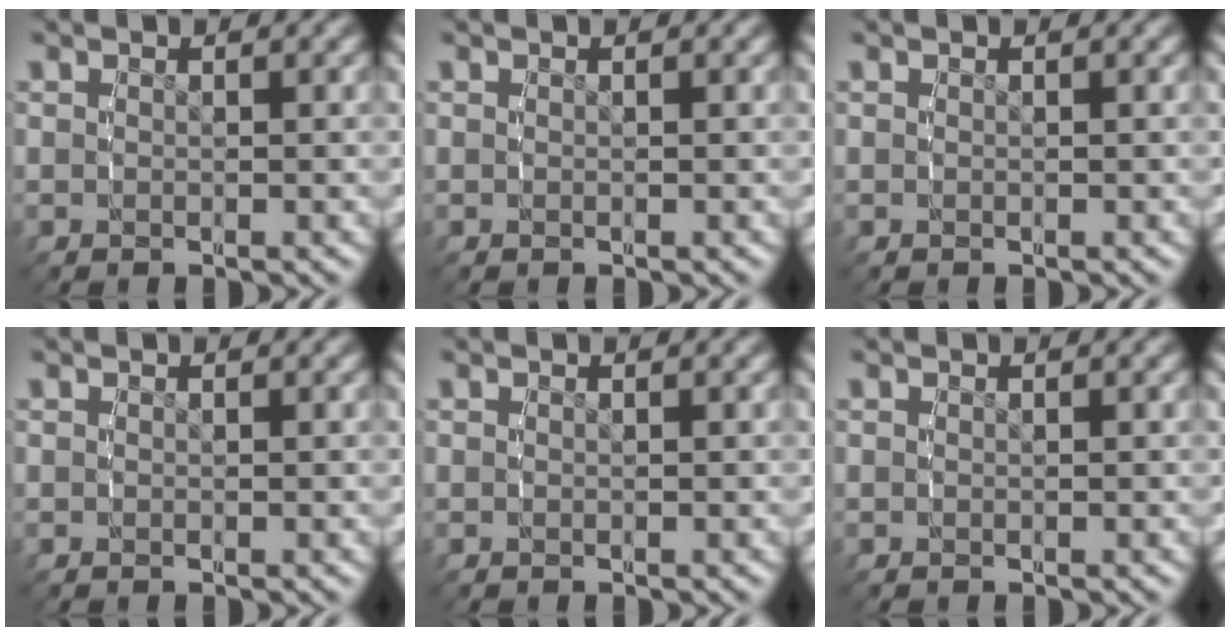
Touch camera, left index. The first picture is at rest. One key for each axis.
{"total": 0.0}
{"total": 0.0}
{"total": 0.0}
{"total": 0.0}
{"total": 0.0}